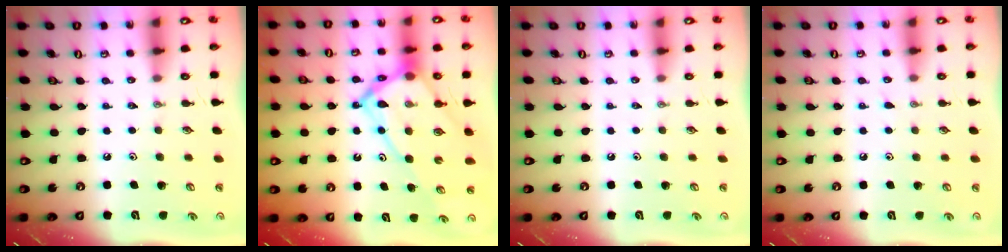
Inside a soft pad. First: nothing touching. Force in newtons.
{"total": 18.5, "press": 18.3, "slide": 2.1}
{"total": 0.0}
{"total": 4.2, "press": 4.2, "slide": 0.4}